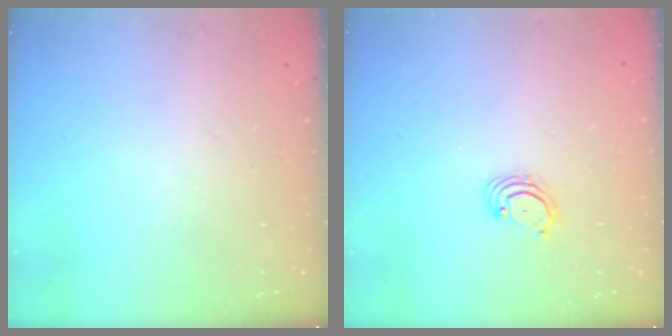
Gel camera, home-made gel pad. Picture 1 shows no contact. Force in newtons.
{"total": 2.7, "press": 2.7, "slide": 0.3}